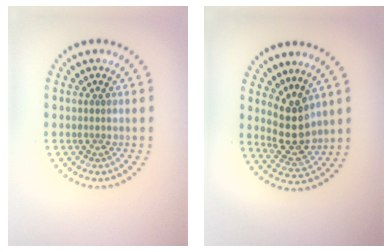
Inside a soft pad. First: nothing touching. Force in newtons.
{"total": 3.7, "press": 3.4, "slide": 1.5}